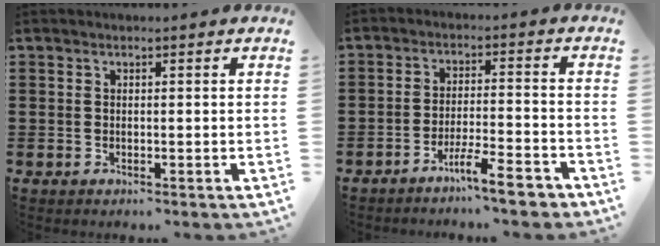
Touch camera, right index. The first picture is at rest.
{"total": 7.0, "force": [-5.8, 0.3, 3.8], "torque": [-0.063, -0.002, -0.105]}